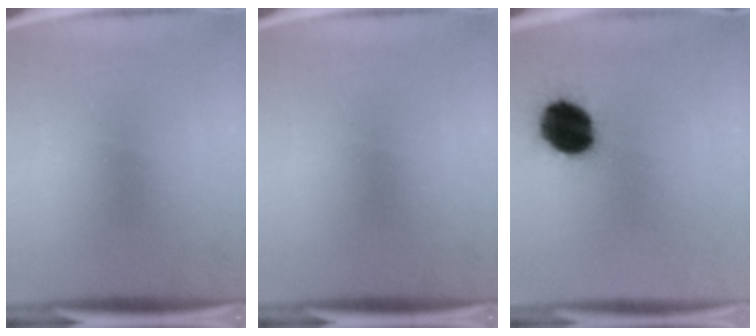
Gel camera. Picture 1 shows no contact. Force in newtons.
{"total": 0.0}
{"total": 16.6}